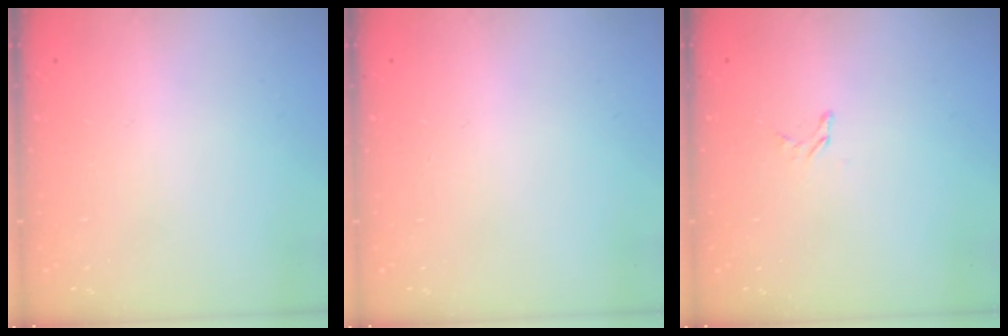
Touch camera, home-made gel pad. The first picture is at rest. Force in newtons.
{"total": 0.0}
{"total": 2.4, "press": 2.4, "slide": 0.2}